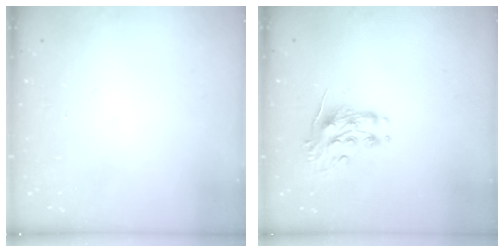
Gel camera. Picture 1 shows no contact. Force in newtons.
{"total": 8.8, "press": 8.8, "slide": 0.4}